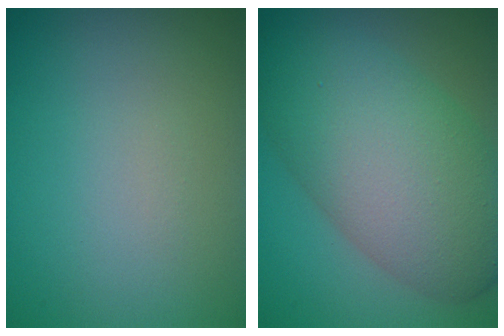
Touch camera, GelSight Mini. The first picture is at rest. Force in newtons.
{"total": 10.7, "press": 10.7, "slide": 0.2}